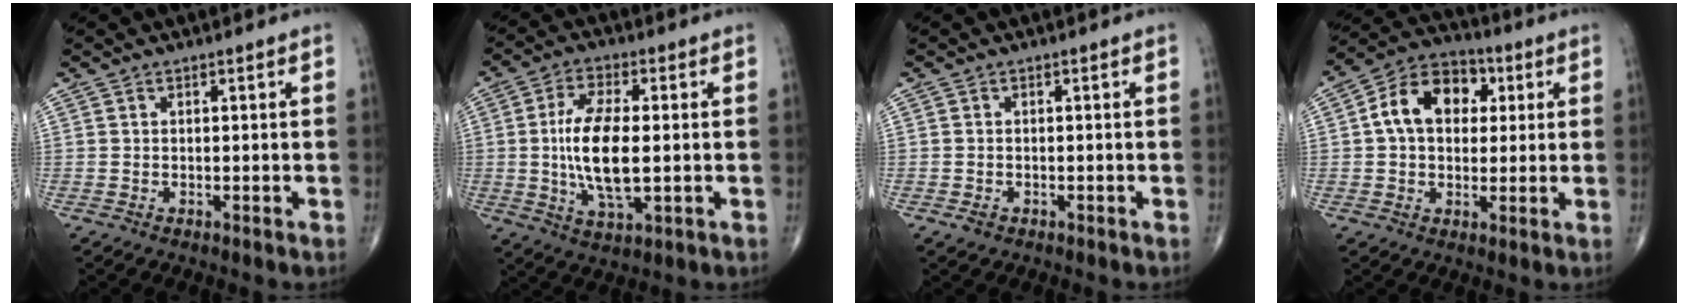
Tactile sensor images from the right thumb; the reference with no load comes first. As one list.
[{"total": 12.7, "force": [-0.7, 5.0, 11.6], "torque": [-0.238, 0.012, -0.016]}, {"total": 1.2, "force": [-0.7, 0.9, 0.5], "torque": [-0.007, 0.003, -0.009]}, {"total": 12.7, "force": [2.6, 9.0, 8.6], "torque": [-0.116, 0.020, 0.032]}]